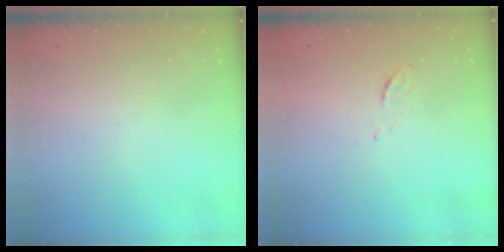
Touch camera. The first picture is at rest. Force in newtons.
{"total": 4.1, "press": 4.1, "slide": 0.2}